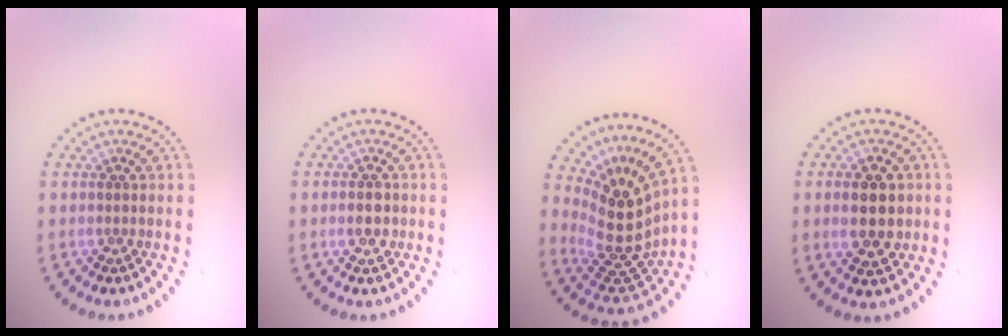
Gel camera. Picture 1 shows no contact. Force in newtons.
{"total": 2.2, "press": 2.2, "slide": 0.1}
{"total": 4.9, "press": 3.7, "slide": 3.3}
{"total": 4.9, "press": 4.9, "slide": 0.3}